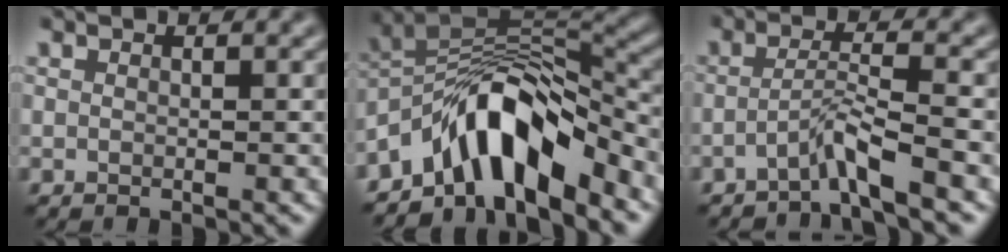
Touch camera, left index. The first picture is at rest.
{"total": 9.4, "force": [-5.7, 3.5, 6.6], "torque": [-0.091, 0.011, -0.109]}
{"total": 2.7, "force": [-2.0, -0.3, 1.8], "torque": [-0.035, 0.011, -0.048]}